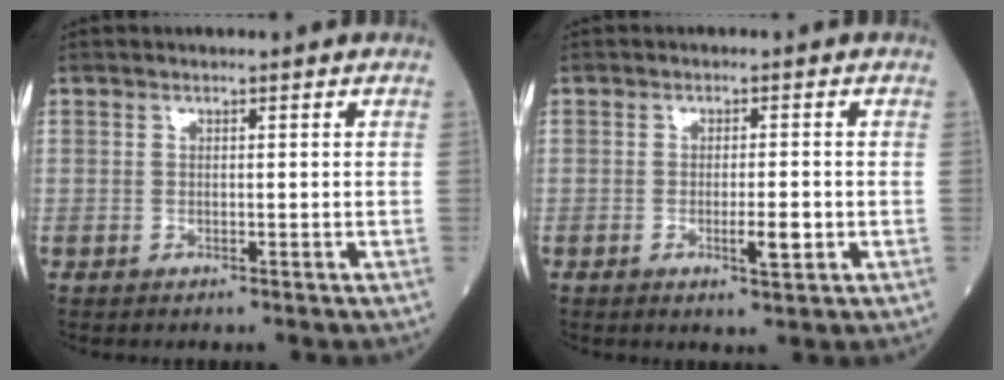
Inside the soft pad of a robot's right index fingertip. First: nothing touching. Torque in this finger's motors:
{"motor_torque": [0.68, -0.07, 0.23, 0.05]}